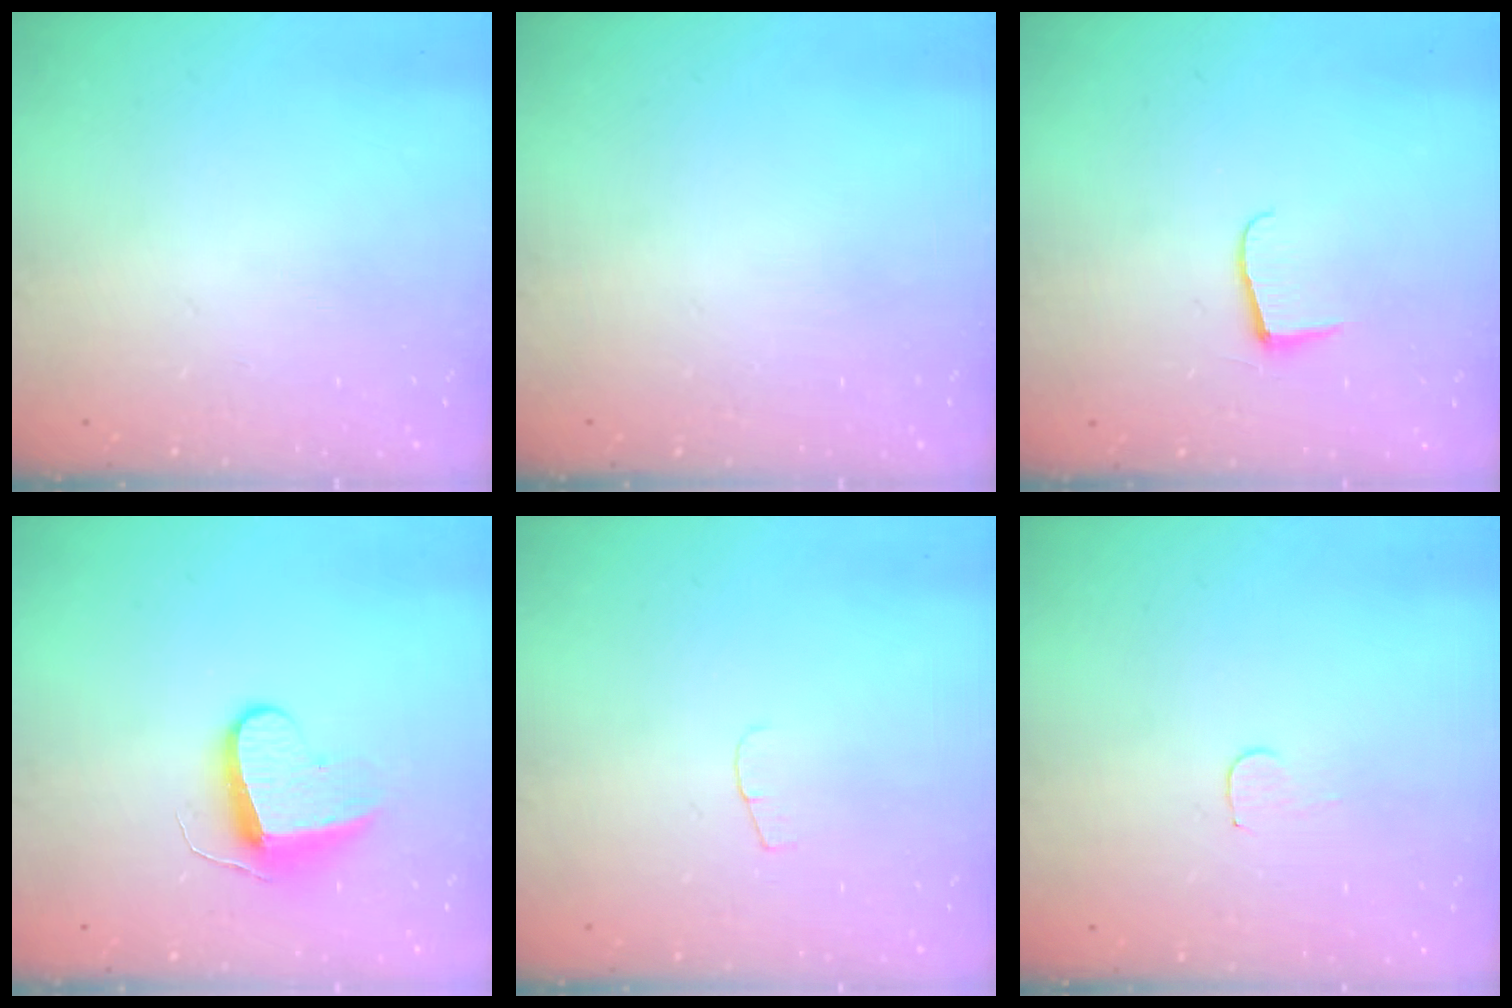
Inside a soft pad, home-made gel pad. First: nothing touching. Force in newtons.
{"total": 0.0}
{"total": 5.1, "press": 5.0, "slide": 0.6}
{"total": 8.7, "press": 8.7, "slide": 0.5}
{"total": 4.1, "press": 4.1, "slide": 0.4}
{"total": 3.4, "press": 3.4, "slide": 0.3}